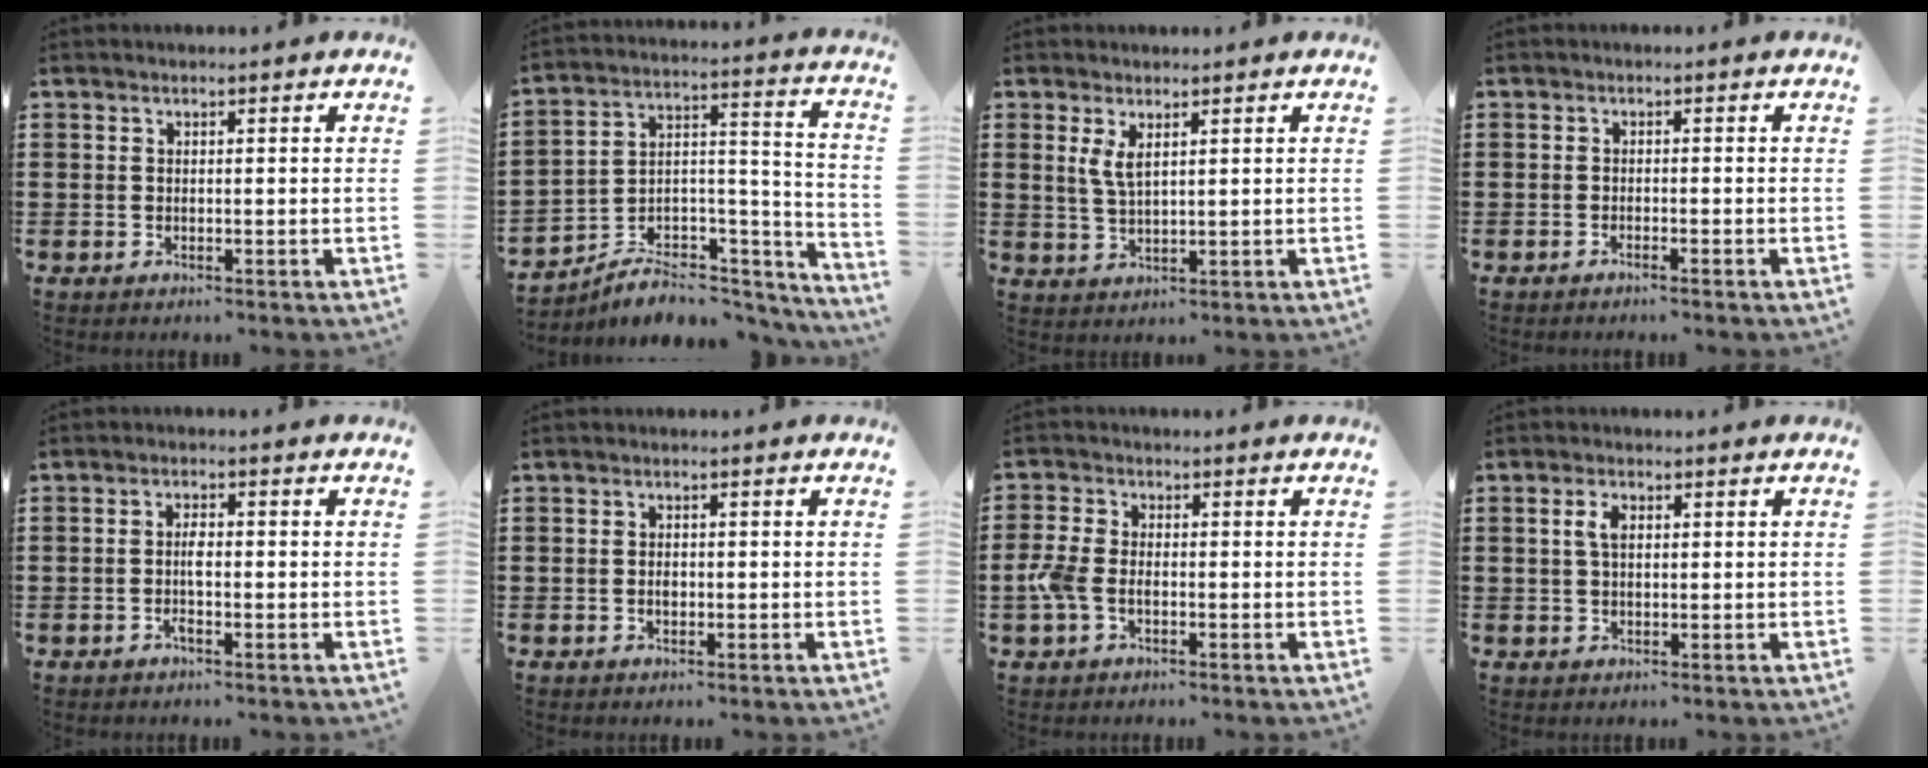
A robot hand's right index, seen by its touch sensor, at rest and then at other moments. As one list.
[{"total": 6.8, "force": [-4.9, 3.5, 3.1], "torque": [-0.052, 0.009, -0.088]}, {"total": 3.2, "force": [1.5, 0.9, 2.7], "torque": [-0.056, 0.005, 0.026]}, {"total": 1.0, "force": [-0.9, -0.3, 0.3], "torque": [-0.005, -0.001, -0.017]}, {"total": 2.3, "force": [-0.6, 0.7, 2.1], "torque": [-0.047, 0.002, -0.014]}, {"total": 1.0, "force": [-0.2, 0.5, 0.9], "torque": [-0.018, 0.000, -0.003]}, {"total": 4.1, "force": [-1.2, 2.3, 3.1], "torque": [-0.083, -0.005, -0.029]}, {"total": 2.7, "force": [0.6, 1.3, 2.3], "torque": [-0.049, 0.009, 0.008]}]